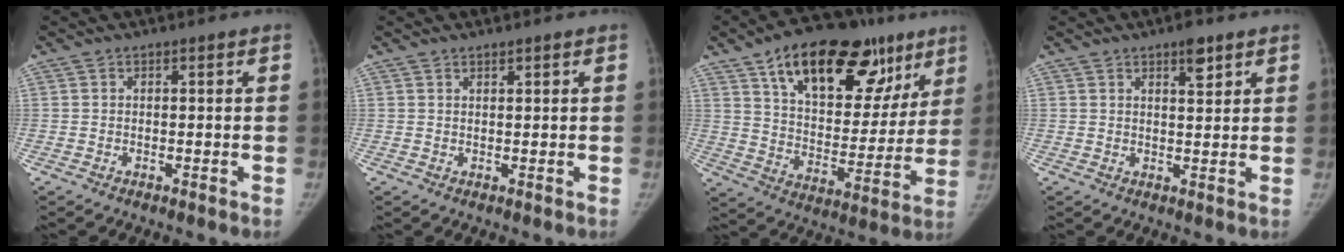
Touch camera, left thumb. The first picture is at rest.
{"total": 0.9, "force": [0.8, 0.2, 0.4], "torque": [-0.006, -0.005, 0.014]}
{"total": 28.0, "force": [15.6, 14.3, 18.3], "torque": [-0.231, -0.014, 0.245]}
{"total": 4.9, "force": [3.2, 1.8, 3.2], "torque": [-0.034, -0.019, 0.046]}